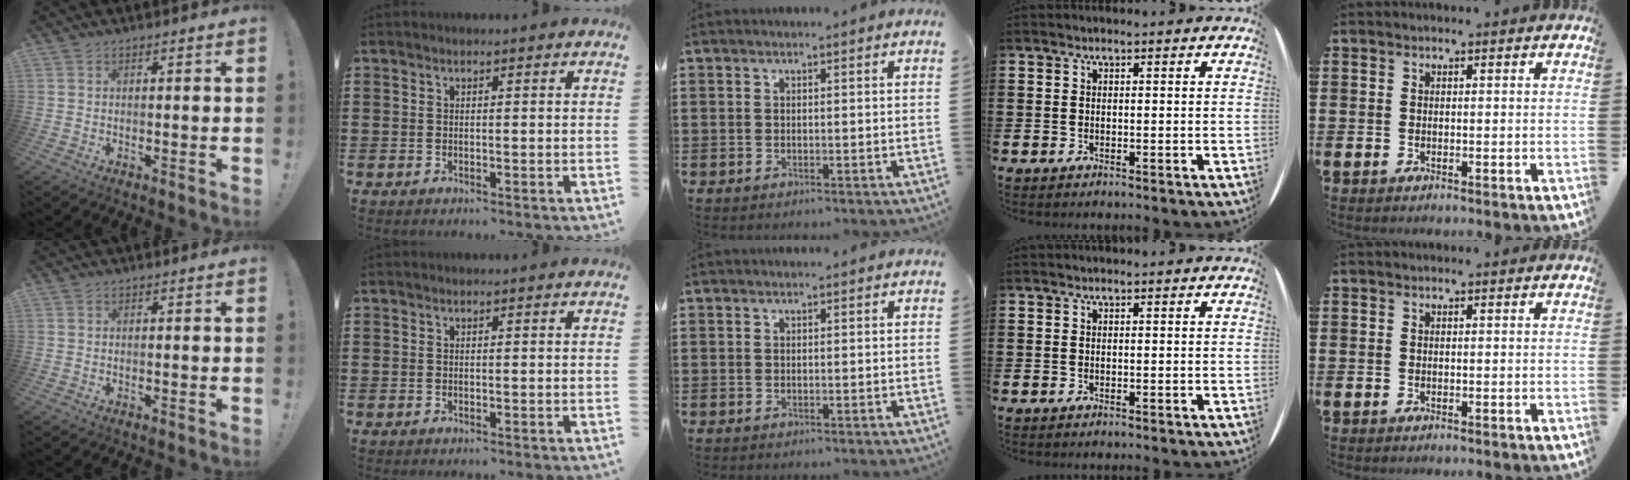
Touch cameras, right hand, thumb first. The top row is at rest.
{}